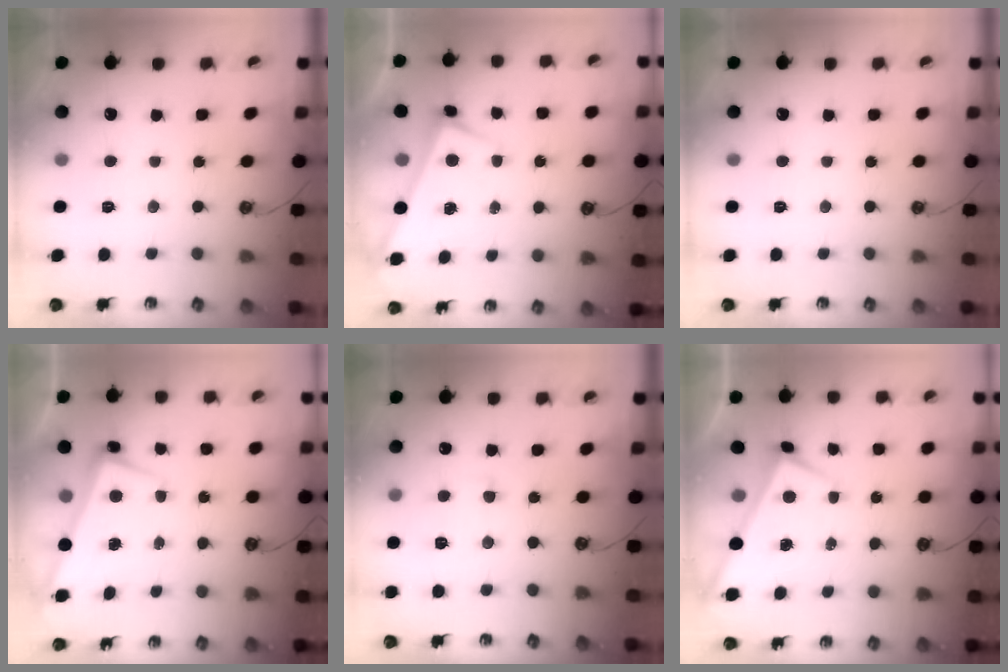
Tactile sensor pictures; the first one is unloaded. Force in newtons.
{"total": 3.1, "press": 3.1, "slide": 0.1}
{"total": 0.0}
{"total": 2.6, "press": 2.5, "slide": 0.6}
{"total": 1.9, "press": 1.9, "slide": 0.4}
{"total": 1.7, "press": 1.7, "slide": 0.1}